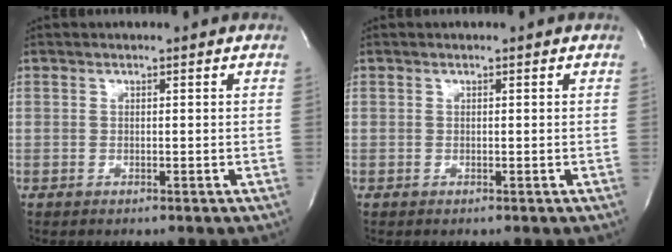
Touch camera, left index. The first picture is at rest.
{"total": 0.0}